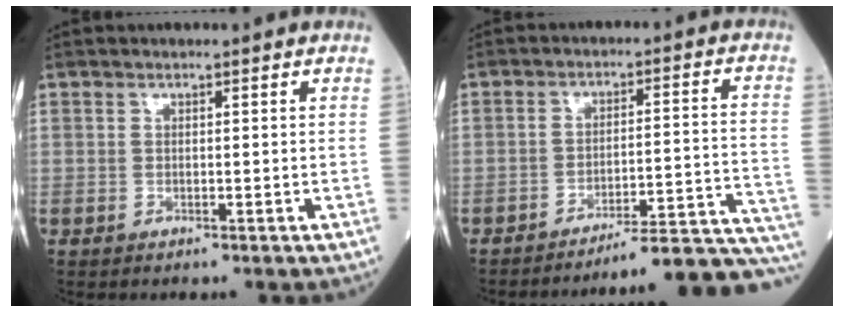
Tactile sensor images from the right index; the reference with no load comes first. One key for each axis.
{"total": 18.4, "fx": -17.7, "fy": -2.2, "fz": 4.6, "tx": 0.007, "ty": 0.011, "tz": -0.226}